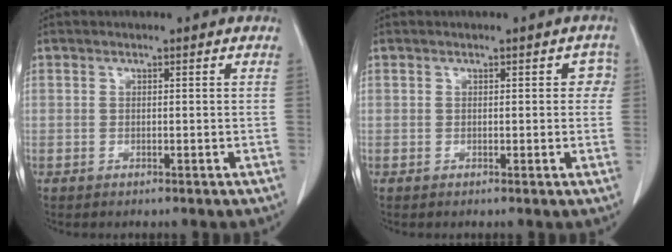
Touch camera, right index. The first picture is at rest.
{"total": 2.2, "force": [0.5, 1.6, 1.5], "torque": [0.004, 0.013, 0.002]}